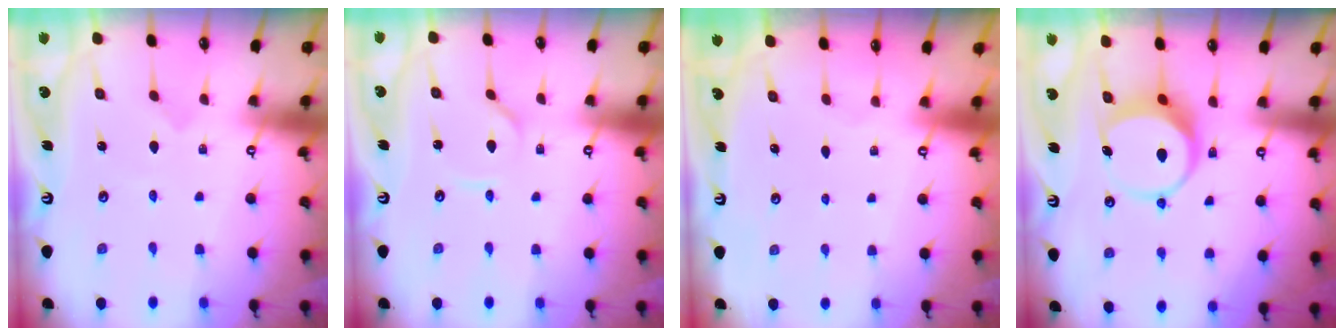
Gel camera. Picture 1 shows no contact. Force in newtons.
{"total": 1.8, "press": 1.8, "slide": 0.2}
{"total": 0.0}
{"total": 8.2, "press": 8.1, "slide": 0.8}